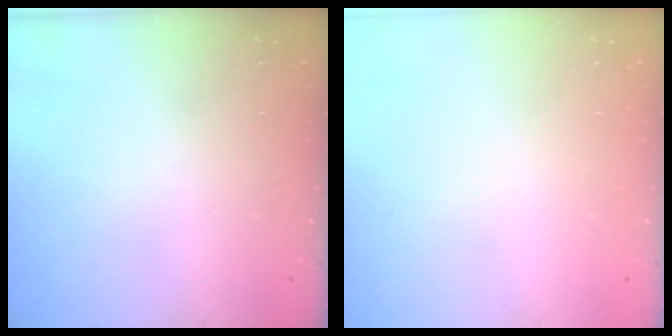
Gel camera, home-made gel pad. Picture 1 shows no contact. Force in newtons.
{"total": 0.0}